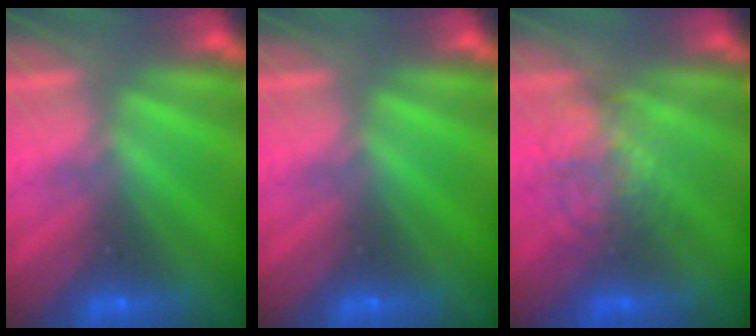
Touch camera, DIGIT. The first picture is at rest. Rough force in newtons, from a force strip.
{"total": 0.0}
{"total": 2.1}